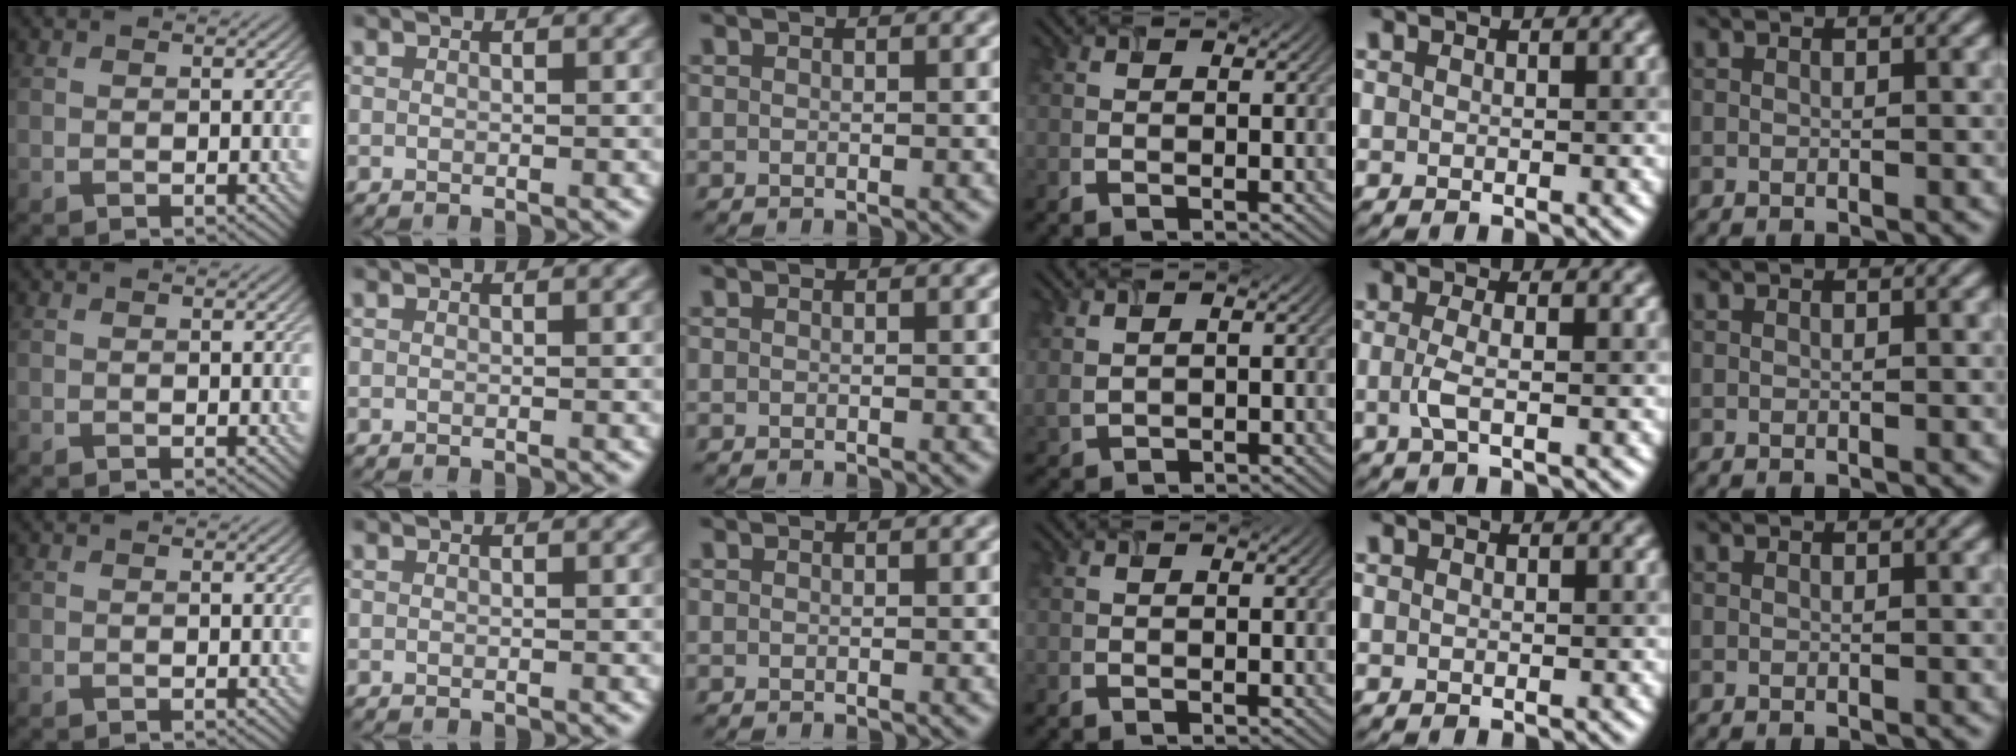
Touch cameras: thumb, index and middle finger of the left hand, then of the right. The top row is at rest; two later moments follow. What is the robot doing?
{"motion": "insert", "object": "airpods case & airpods"}